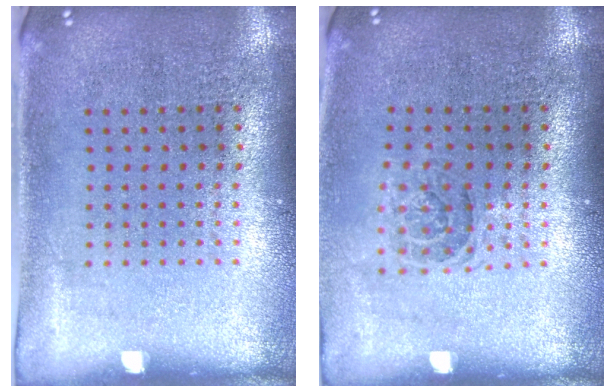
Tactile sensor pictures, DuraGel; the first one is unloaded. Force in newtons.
{"total": 1.1, "press": 1.0, "slide": 0.5}